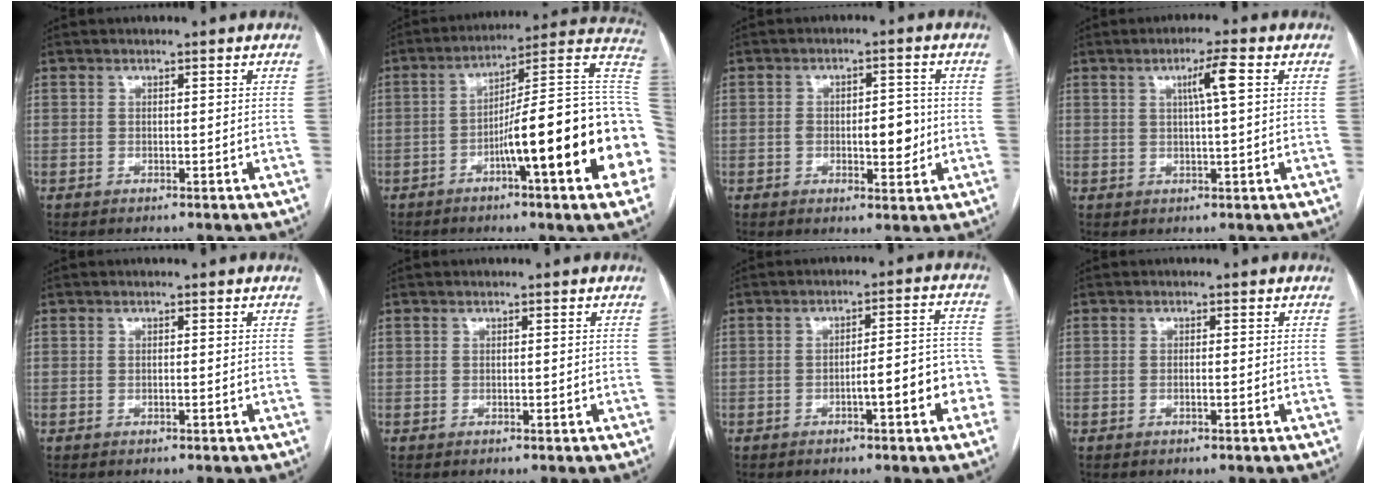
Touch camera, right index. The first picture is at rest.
{"total": 22.0, "force": [-5.4, 0.8, 21.3], "torque": [-0.212, 0.022, -0.078]}
{"total": 8.2, "force": [-0.9, 3.4, 7.4], "torque": [-0.112, 0.010, -0.006]}
{"total": 4.4, "force": [1.3, -0.3, 4.2], "torque": [-0.072, 0.004, 0.021]}
{"total": 0.0}
{"total": 0.0}
{"total": 8.2, "force": [-3.1, 1.4, 7.5], "torque": [-0.087, 0.031, -0.037]}
{"total": 0.8, "force": [-0.3, 0.1, 0.7], "torque": [-0.014, 0.002, -0.002]}